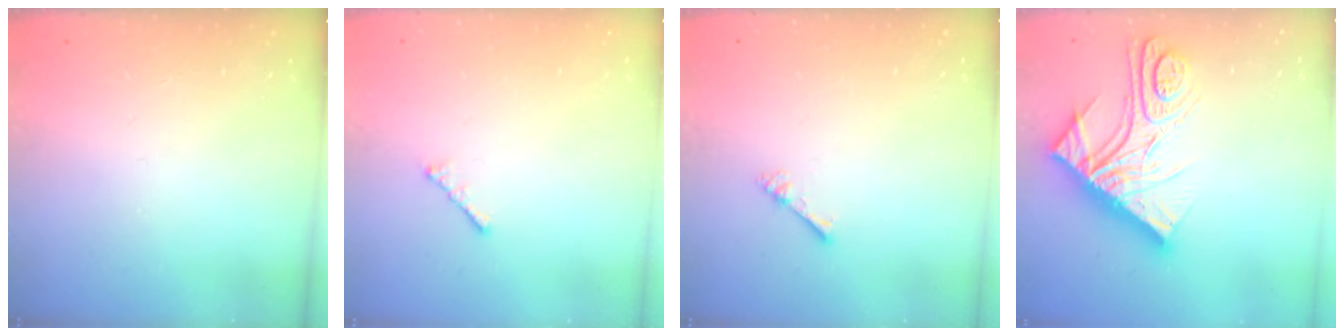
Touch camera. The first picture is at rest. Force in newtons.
{"total": 1.9, "press": 1.8, "slide": 0.5}
{"total": 1.0, "press": 1.0, "slide": 0.3}
{"total": 21.6, "press": 21.5, "slide": 2.3}